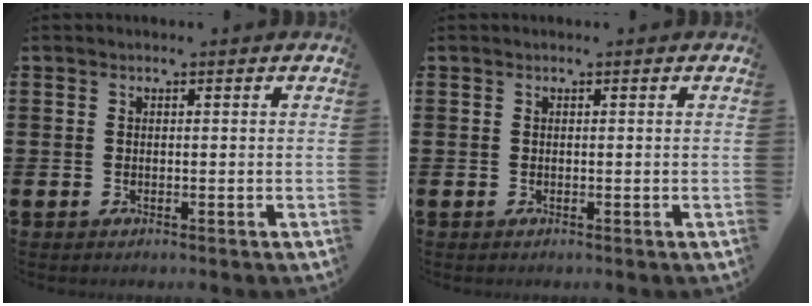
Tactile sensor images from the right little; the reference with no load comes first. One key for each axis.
{"total": 0.0}